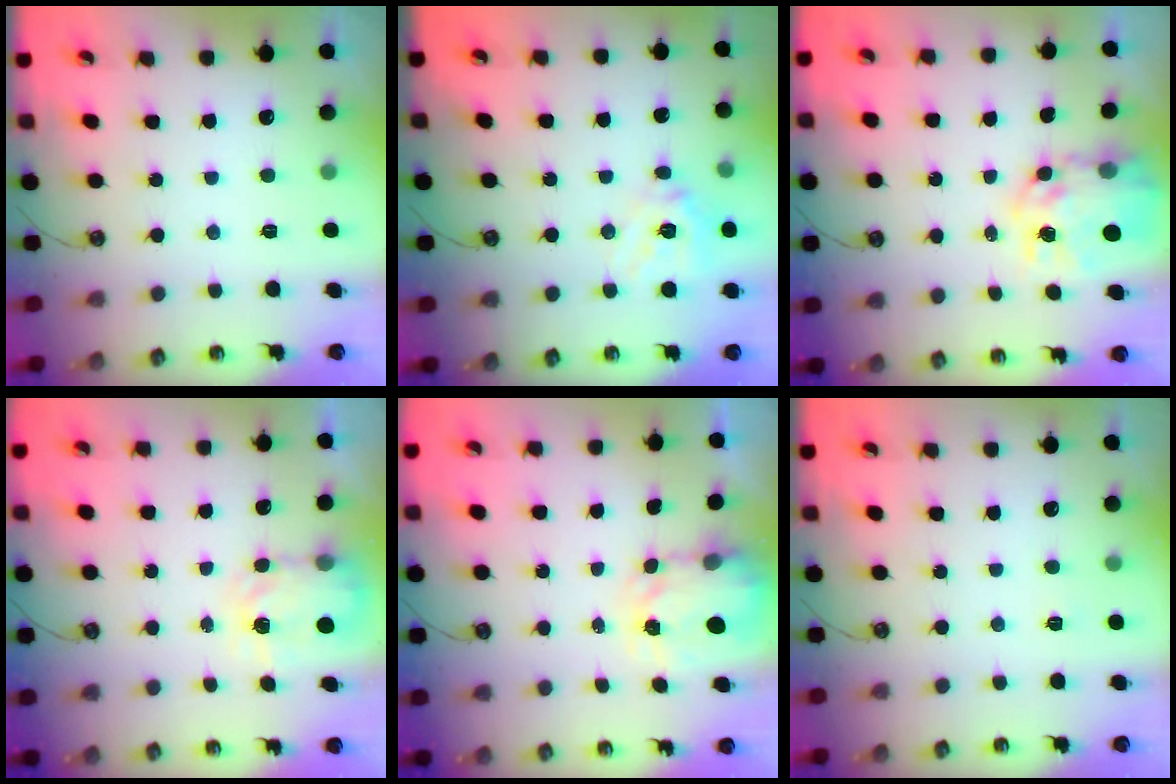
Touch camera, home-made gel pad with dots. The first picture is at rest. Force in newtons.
{"total": 14.4, "press": 14.2, "slide": 2.2}
{"total": 11.8, "press": 11.7, "slide": 1.0}
{"total": 4.6, "press": 4.5, "slide": 0.3}
{"total": 3.6, "press": 3.6, "slide": 0.6}
{"total": 2.8, "press": 2.8, "slide": 0.3}